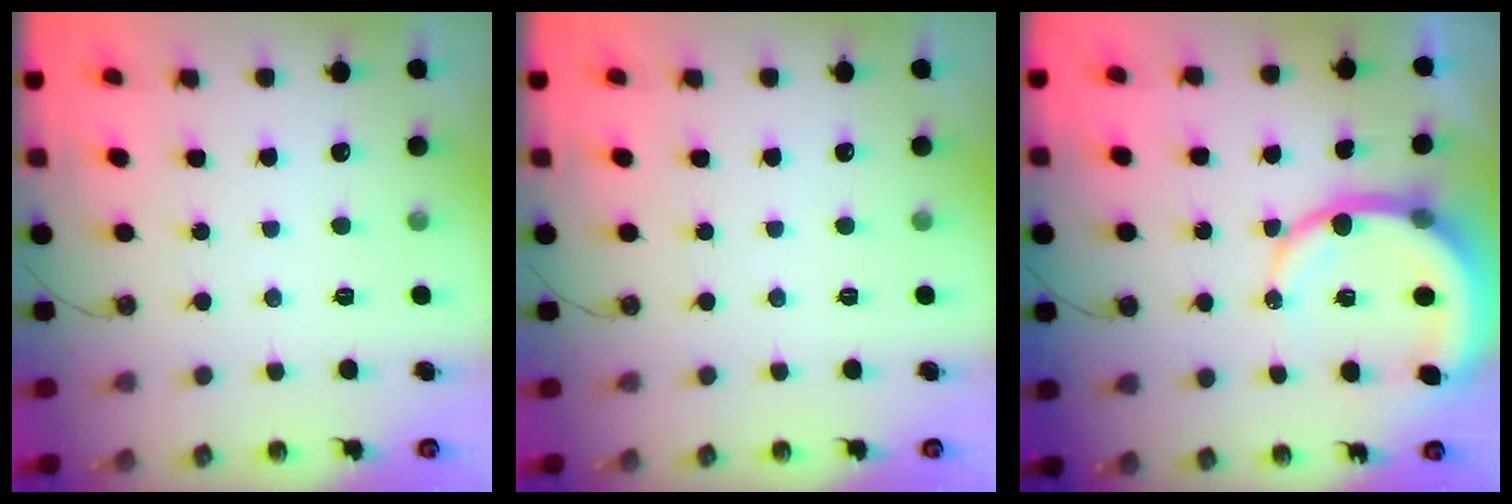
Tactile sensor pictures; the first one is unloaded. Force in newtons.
{"total": 0.0}
{"total": 10.6, "press": 10.5, "slide": 1.3}